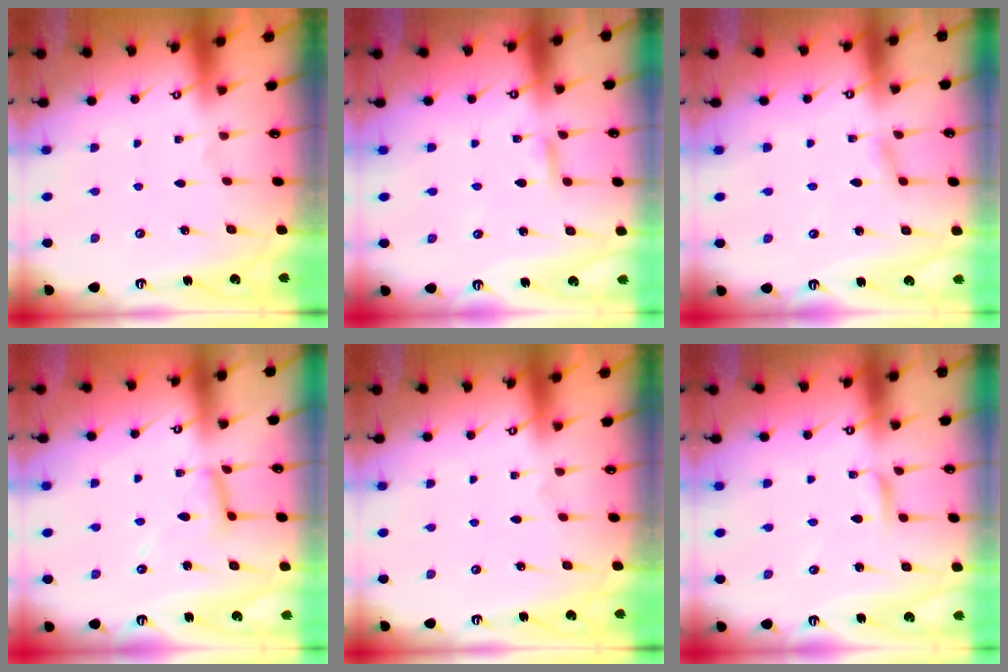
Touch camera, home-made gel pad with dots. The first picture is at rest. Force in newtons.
{"total": 2.4, "press": 2.4, "slide": 0.1}
{"total": 2.5, "press": 2.5, "slide": 0.2}
{"total": 8.4, "press": 8.4, "slide": 0.5}
{"total": 0.0}
{"total": 2.1, "press": 2.1, "slide": 0.2}